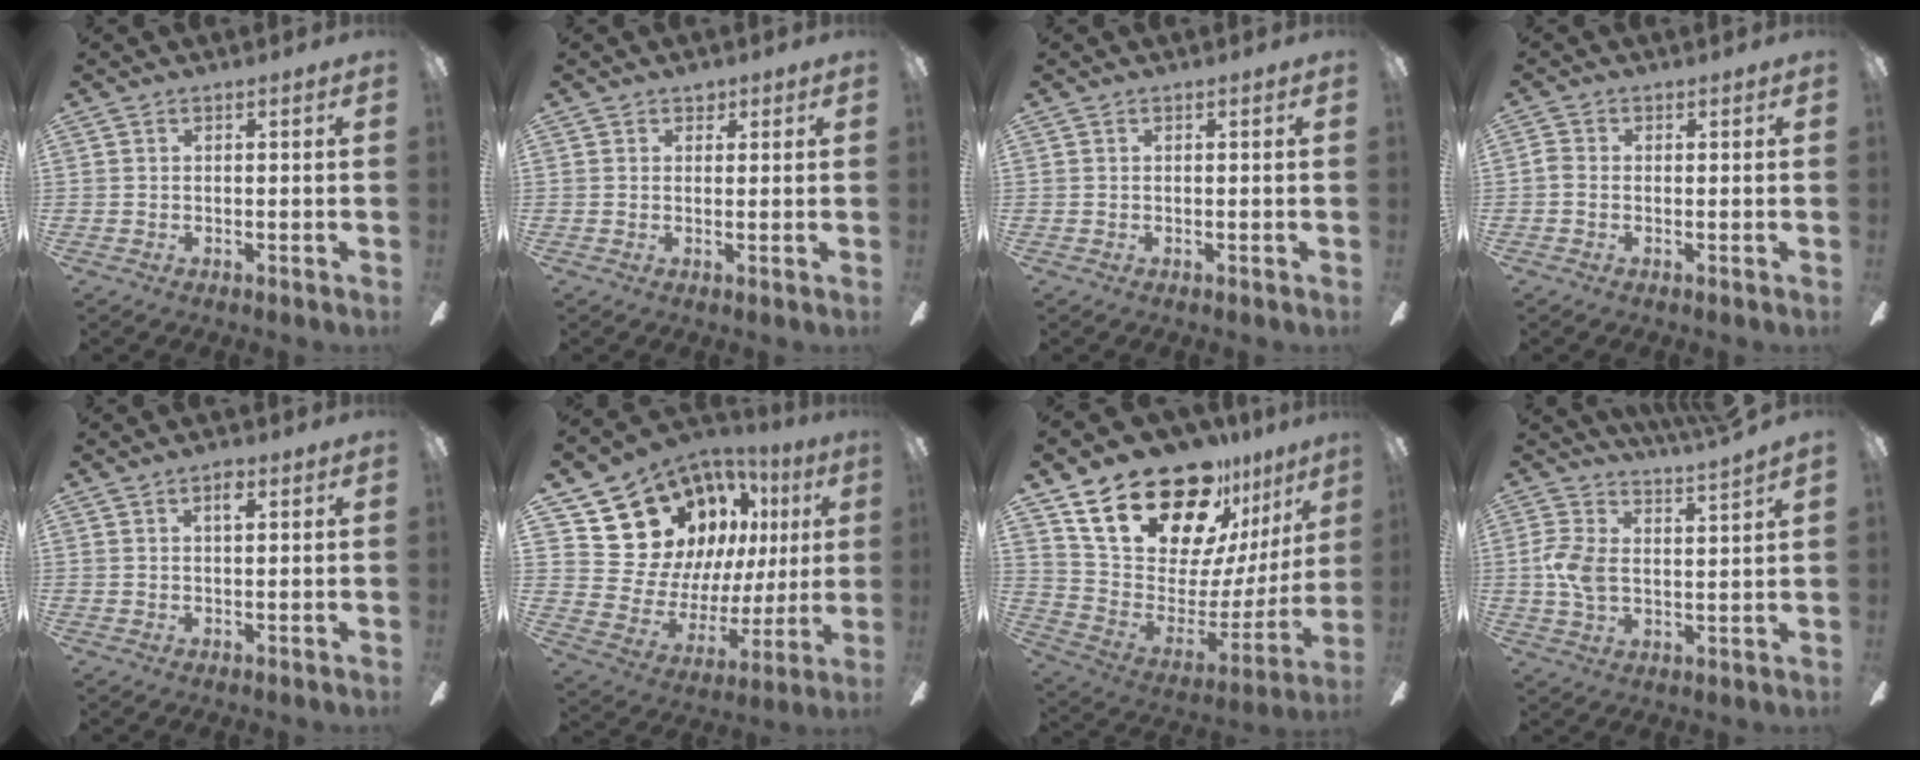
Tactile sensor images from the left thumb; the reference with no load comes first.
{"total": 1.7, "force": [1.2, 1.1, 0.4], "torque": [0.006, -0.003, 0.020]}
{"total": 0.0}
{"total": 1.4, "force": [-0.4, 0.9, 1.0], "torque": [-0.021, 0.004, -0.006]}
{"total": 2.6, "force": [1.4, 1.2, 1.9], "torque": [-0.026, 0.000, 0.020]}
{"total": 17.4, "force": [11.1, 12.2, 5.5], "torque": [-0.107, -0.090, 0.237]}
{"total": 26.8, "force": [19.1, 12.3, 14.3], "torque": [-0.233, -0.128, 0.357]}
{"total": 7.3, "force": [3.4, 2.3, 6.0], "torque": [-0.116, -0.020, 0.061]}